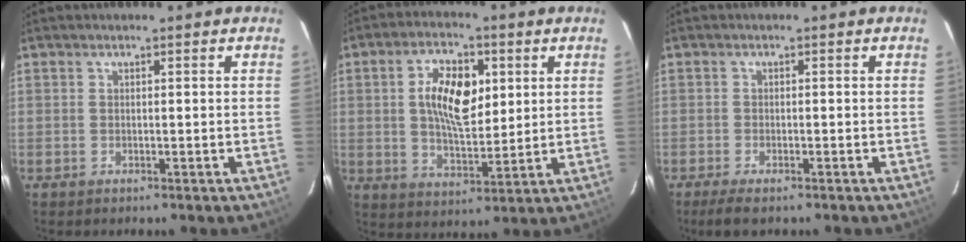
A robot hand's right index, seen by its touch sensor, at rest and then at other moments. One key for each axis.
{"total": 11.2, "fx": 2.6, "fy": 5.8, "fz": 9.3, "tx": -0.167, "ty": 0.014, "tz": 0.049}
{"total": 4.2, "fx": -3.1, "fy": 1.1, "fz": 2.6, "tx": -0.061, "ty": -0.015, "tz": -0.055}